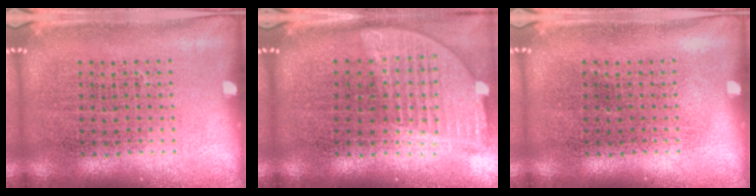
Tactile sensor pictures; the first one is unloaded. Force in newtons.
{"total": 1.9, "press": 1.5, "slide": 1.2}
{"total": 0.0}